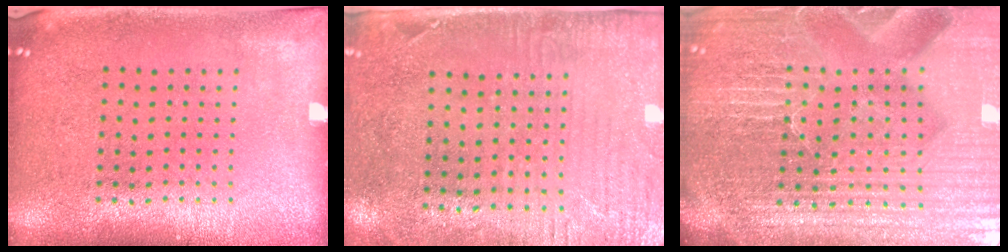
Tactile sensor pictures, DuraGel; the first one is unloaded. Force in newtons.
{"total": 2.9, "press": 2.4, "slide": 1.7}
{"total": 6.3, "press": 5.6, "slide": 2.9}